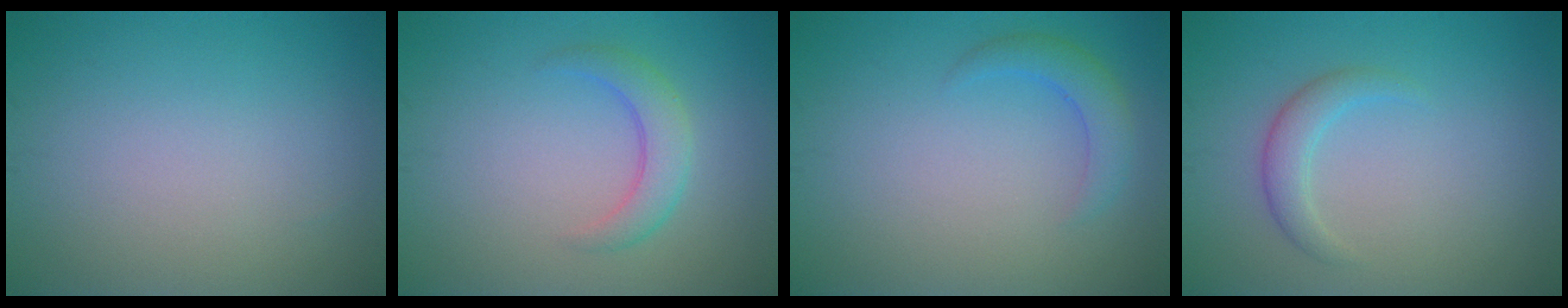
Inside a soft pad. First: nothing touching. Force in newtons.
{"total": 2.8, "press": 2.7, "slide": 0.2}
{"total": 2.3, "press": 2.3, "slide": 0.0}
{"total": 2.0, "press": 2.0, "slide": 0.1}